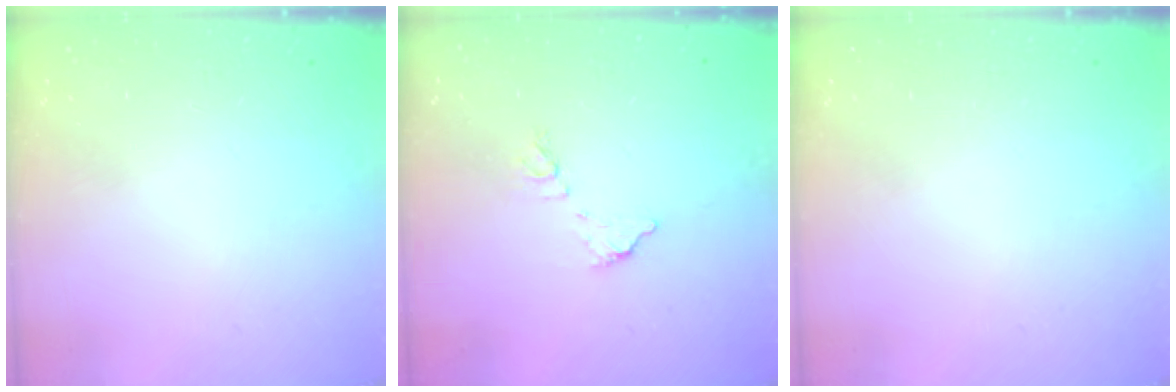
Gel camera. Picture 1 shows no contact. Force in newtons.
{"total": 6.7, "press": 6.7, "slide": 0.3}
{"total": 0.0}